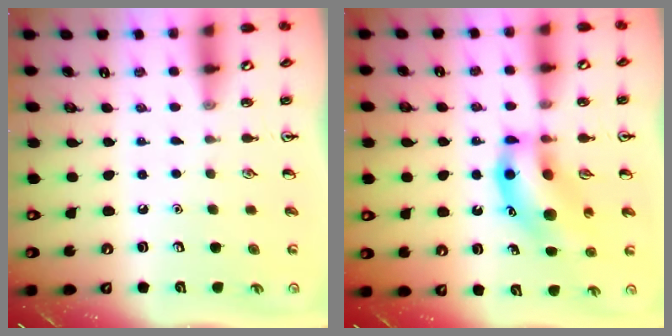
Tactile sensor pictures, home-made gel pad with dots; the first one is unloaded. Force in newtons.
{"total": 15.0, "press": 14.7, "slide": 3.1}